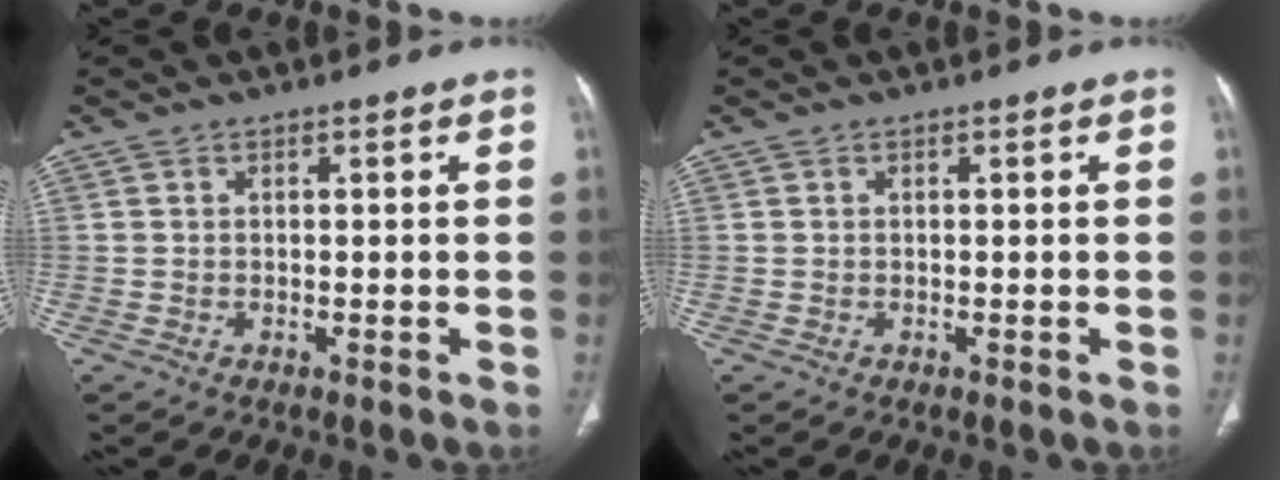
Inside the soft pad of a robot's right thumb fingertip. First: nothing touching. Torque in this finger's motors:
{"motor_torque": [0.13, 0.17, -0.16, 0.16, 0.04]}